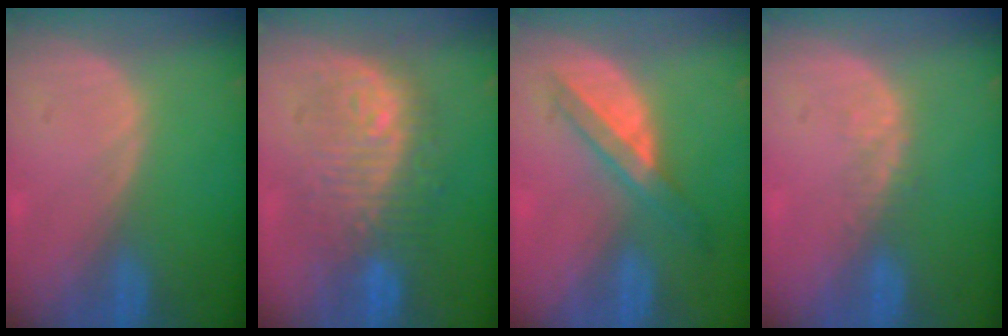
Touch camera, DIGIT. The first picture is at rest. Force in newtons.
{"total": 9.6, "press": 9.6, "slide": 0.7}
{"total": 6.0, "press": 5.5, "slide": 2.5}
{"total": 2.2, "press": 1.6, "slide": 1.5}